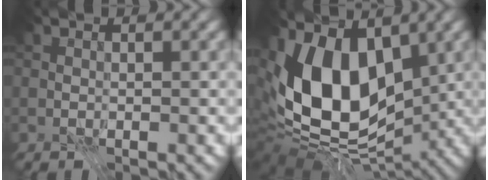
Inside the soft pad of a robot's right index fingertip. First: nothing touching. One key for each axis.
{"total": 12.7, "fx": 0.5, "fy": 7.9, "fz": 9.9, "tx": -0.179, "ty": -0.013, "tz": -0.007}